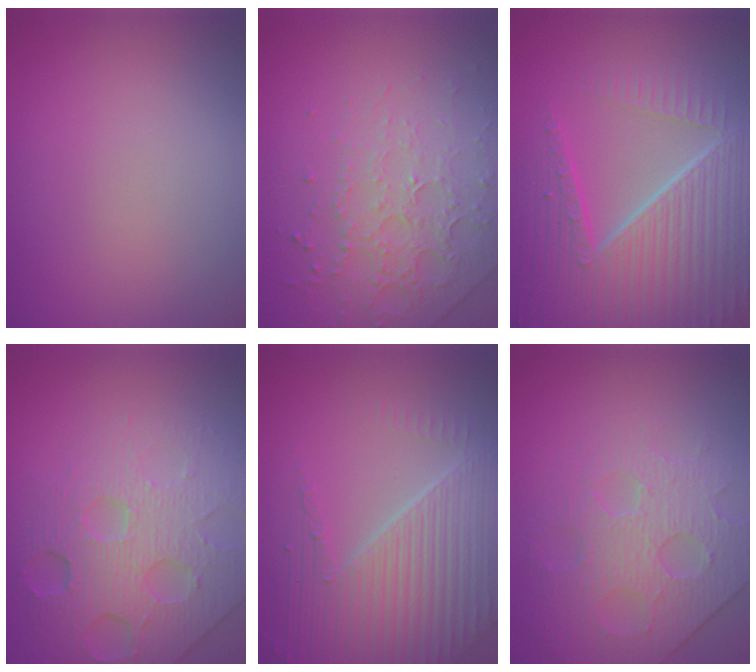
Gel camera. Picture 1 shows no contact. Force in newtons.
{"total": 4.5, "press": 3.1, "slide": 3.2}
{"total": 10.0, "press": 6.5, "slide": 7.6}
{"total": 8.3, "press": 5.4, "slide": 6.2}
{"total": 7.2, "press": 5.2, "slide": 5.1}
{"total": 4.0, "press": 4.0, "slide": 0.5}